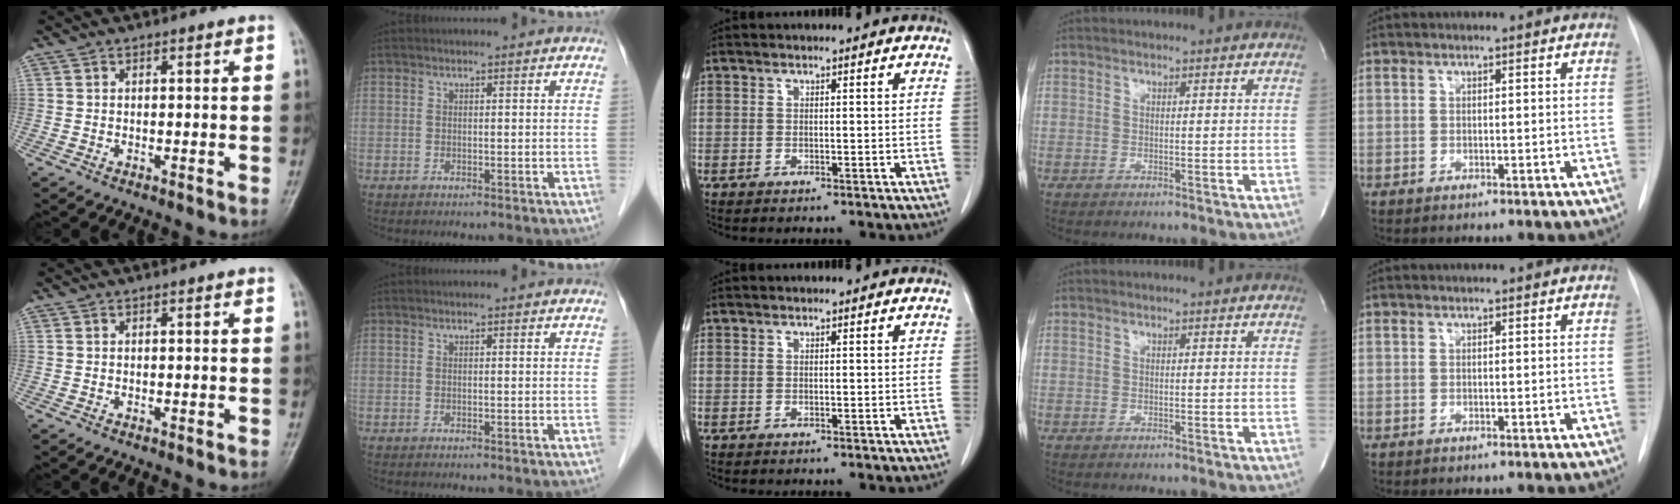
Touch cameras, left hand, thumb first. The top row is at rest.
{}